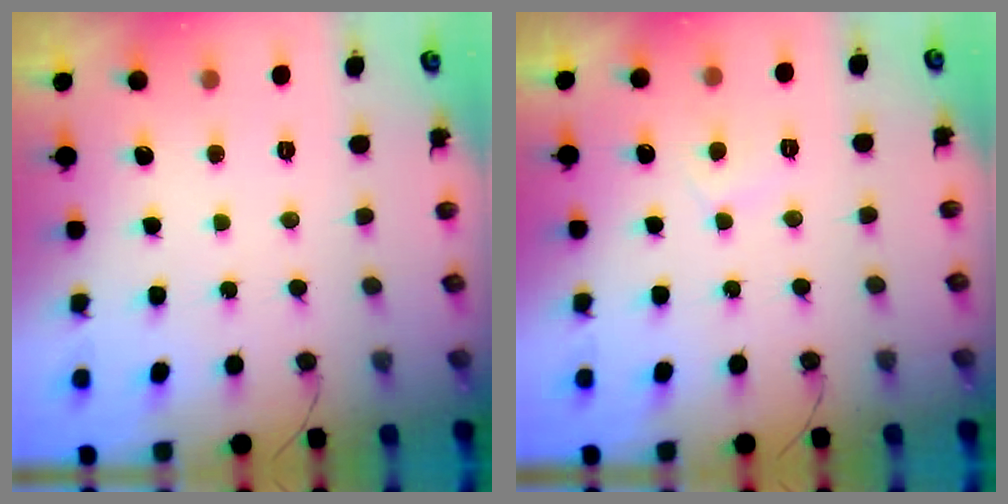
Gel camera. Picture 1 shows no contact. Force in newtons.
{"total": 5.4, "press": 5.4, "slide": 0.5}